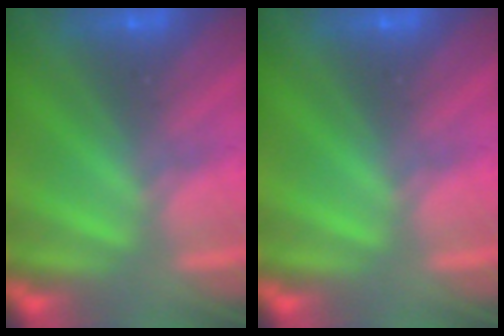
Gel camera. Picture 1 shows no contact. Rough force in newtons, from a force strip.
{"total": 0.0}